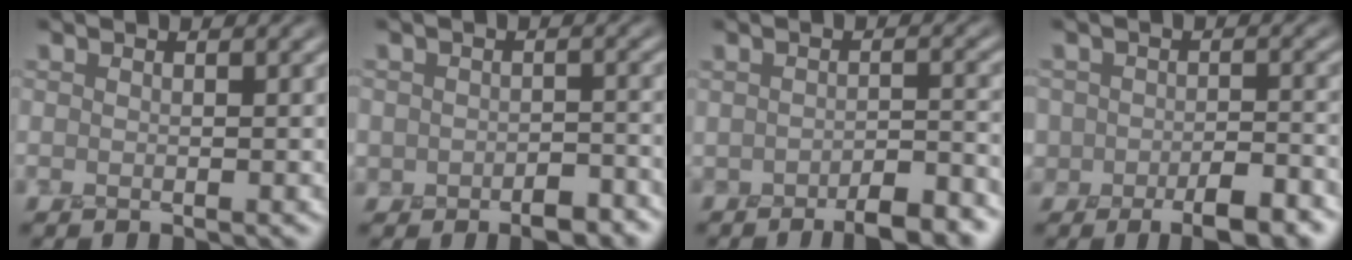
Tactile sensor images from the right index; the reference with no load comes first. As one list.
[{"total": 3.7, "force": [-2.0, 2.4, 1.9], "torque": [-0.018, -0.007, -0.035]}, {"total": 4.9, "force": [-3.2, 1.5, 3.3], "torque": [-0.048, -0.006, -0.043]}, {"total": 5.7, "force": [-3.1, 3.2, 3.6], "torque": [-0.040, -0.007, -0.046]}]